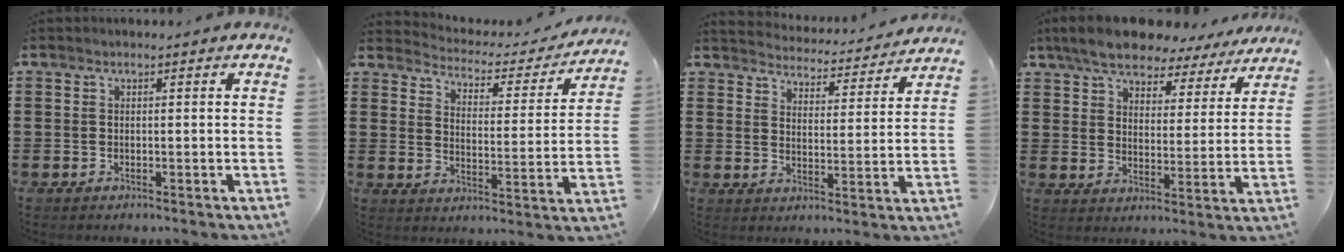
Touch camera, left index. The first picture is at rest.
{"total": 3.0, "force": [2.9, 0.7, 0.3], "torque": [-0.030, -0.026, 0.041]}
{"total": 4.2, "force": [4.1, -0.2, -0.4], "torque": [-0.010, -0.039, 0.066]}
{"total": 7.7, "force": [7.0, 2.0, 2.6], "torque": [-0.084, -0.028, 0.126]}